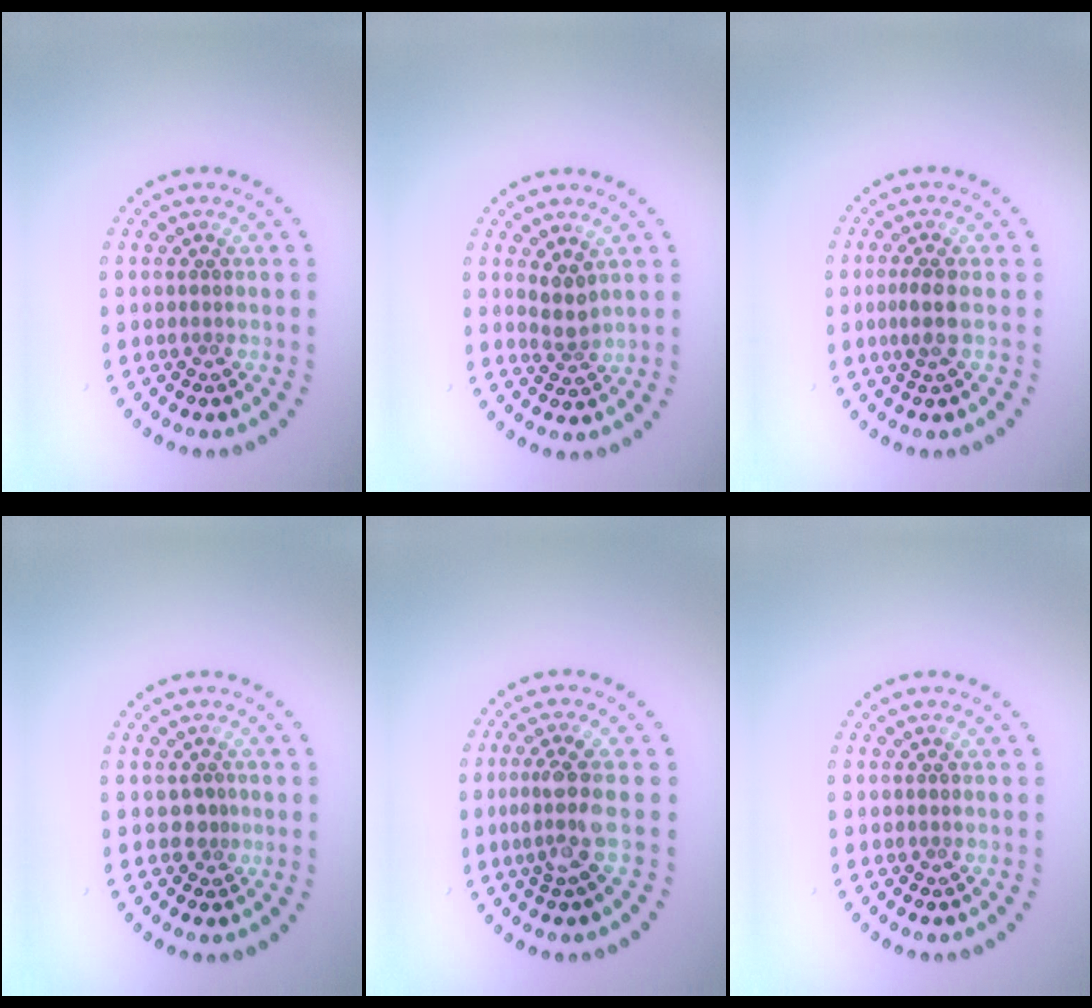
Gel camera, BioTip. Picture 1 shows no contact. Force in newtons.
{"total": 1.9, "press": 1.5, "slide": 1.1}
{"total": 1.8, "press": 1.6, "slide": 1.0}
{"total": 0.8, "press": 0.4, "slide": 0.7}
{"total": 3.0, "press": 2.3, "slide": 2.0}
{"total": 0.0}